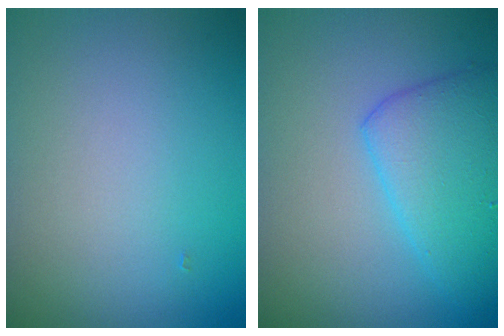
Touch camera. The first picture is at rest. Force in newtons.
{"total": 4.8, "press": 4.7, "slide": 0.3}